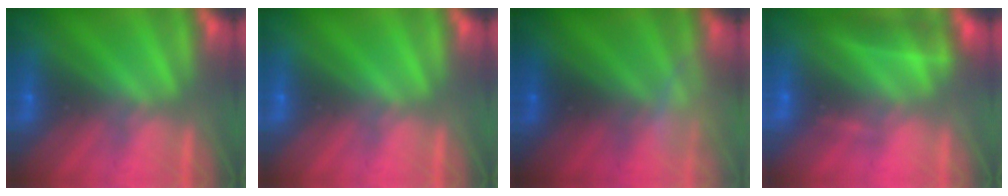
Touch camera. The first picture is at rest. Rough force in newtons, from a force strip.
{"total": 0.0}
{"total": 2.4}
{"total": 2.3}